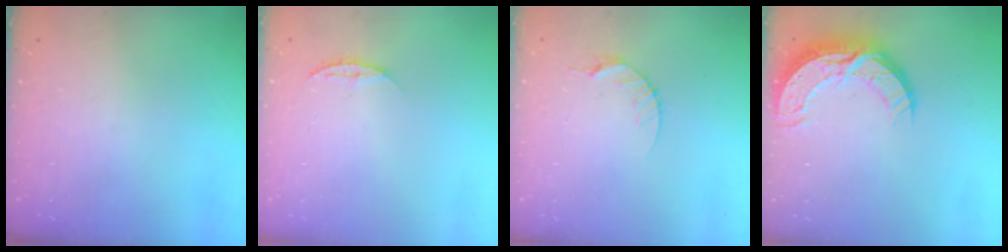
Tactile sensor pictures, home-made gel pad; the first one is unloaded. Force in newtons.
{"total": 5.1, "press": 5.1, "slide": 0.7}
{"total": 4.7, "press": 4.7, "slide": 0.6}
{"total": 15.1, "press": 15.1, "slide": 1.1}